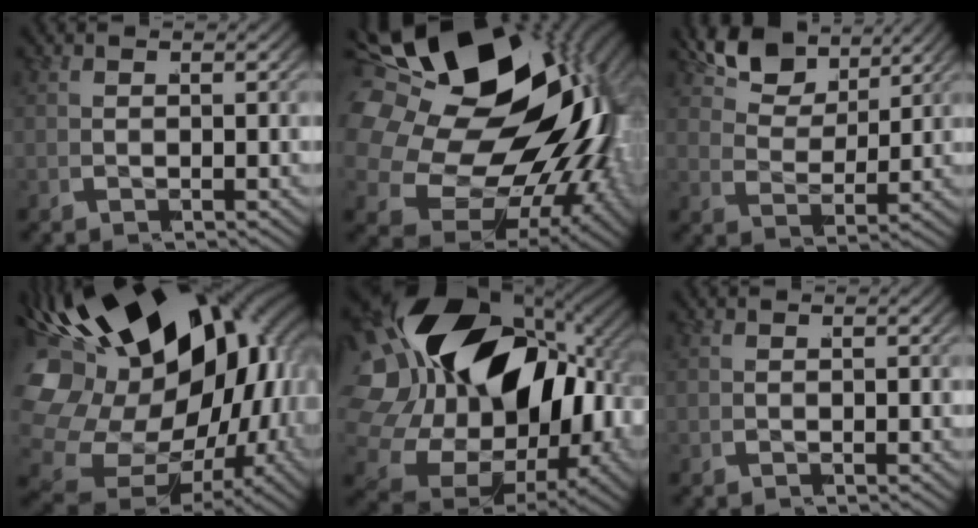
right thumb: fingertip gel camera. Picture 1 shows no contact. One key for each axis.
{"total": 32.8, "fx": -0.9, "fy": 22.6, "fz": 23.7, "tx": -0.391, "ty": -0.056, "tz": -0.007}
{"total": 5.4, "fx": 3.9, "fy": 2.3, "fz": 3.0, "tx": -0.060, "ty": 0.006, "tz": 0.065}
{"total": 29.1, "fx": 2.0, "fy": 20.5, "fz": 20.5, "tx": -0.372, "ty": -0.034, "tz": 0.030}
{"total": 29.4, "fx": -0.3, "fy": 20.4, "fz": 21.1, "tx": -0.387, "ty": -0.044, "tz": 0.005}
{"total": 0.0}